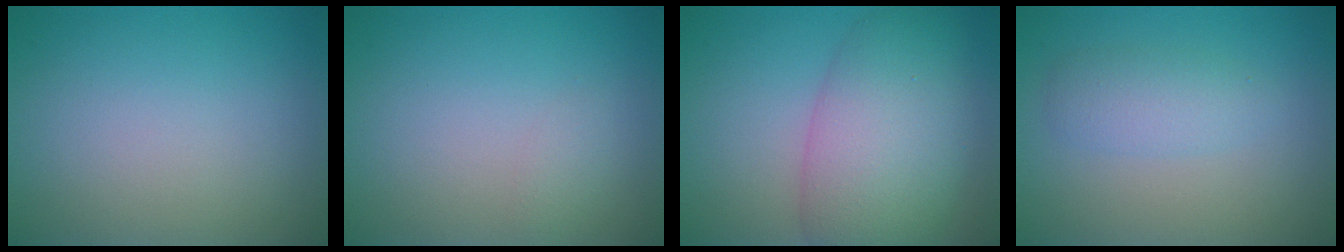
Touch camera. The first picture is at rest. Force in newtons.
{"total": 0.8, "press": 0.8, "slide": 0.0}
{"total": 8.4, "press": 8.4, "slide": 0.4}
{"total": 2.4, "press": 2.4, "slide": 0.1}